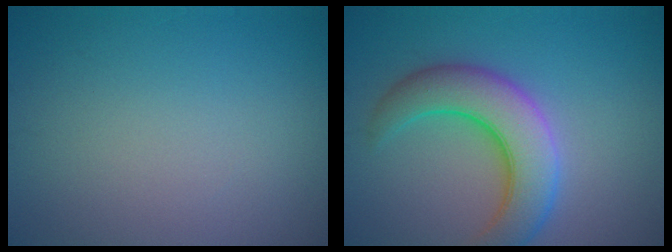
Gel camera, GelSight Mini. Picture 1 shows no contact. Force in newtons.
{"total": 6.6, "press": 6.6, "slide": 0.3}